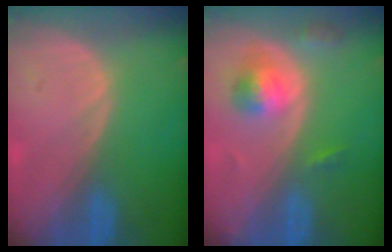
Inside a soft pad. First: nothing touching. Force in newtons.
{"total": 5.3, "press": 4.9, "slide": 2.2}